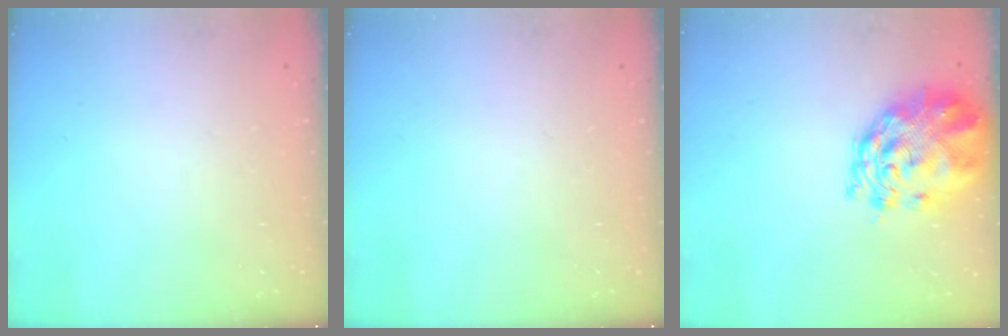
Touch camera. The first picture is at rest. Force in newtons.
{"total": 0.0}
{"total": 4.3, "press": 4.0, "slide": 1.5}